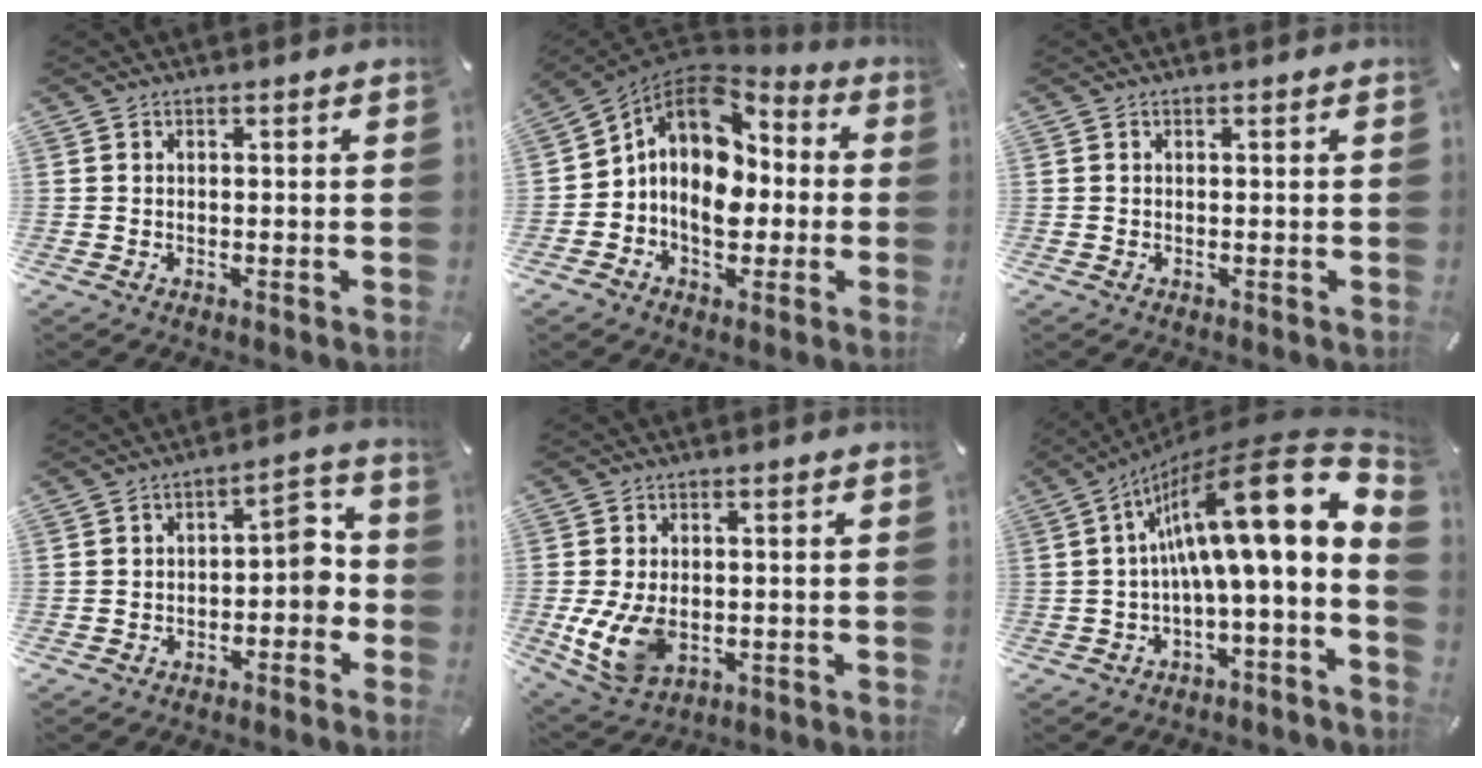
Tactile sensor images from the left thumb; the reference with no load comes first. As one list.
[{"total": 13.4, "force": [-0.1, 10.8, 7.9], "torque": [-0.145, 0.000, -0.002]}, {"total": 0.0}, {"total": 7.7, "force": [-1.1, 4.7, 5.9], "torque": [-0.070, 0.004, -0.028]}, {"total": 9.5, "force": [-1.6, 6.4, 6.9], "torque": [-0.148, -0.003, -0.025]}, {"total": 22.1, "force": [5.4, 5.6, 20.7], "torque": [-0.341, -0.049, 0.083]}]